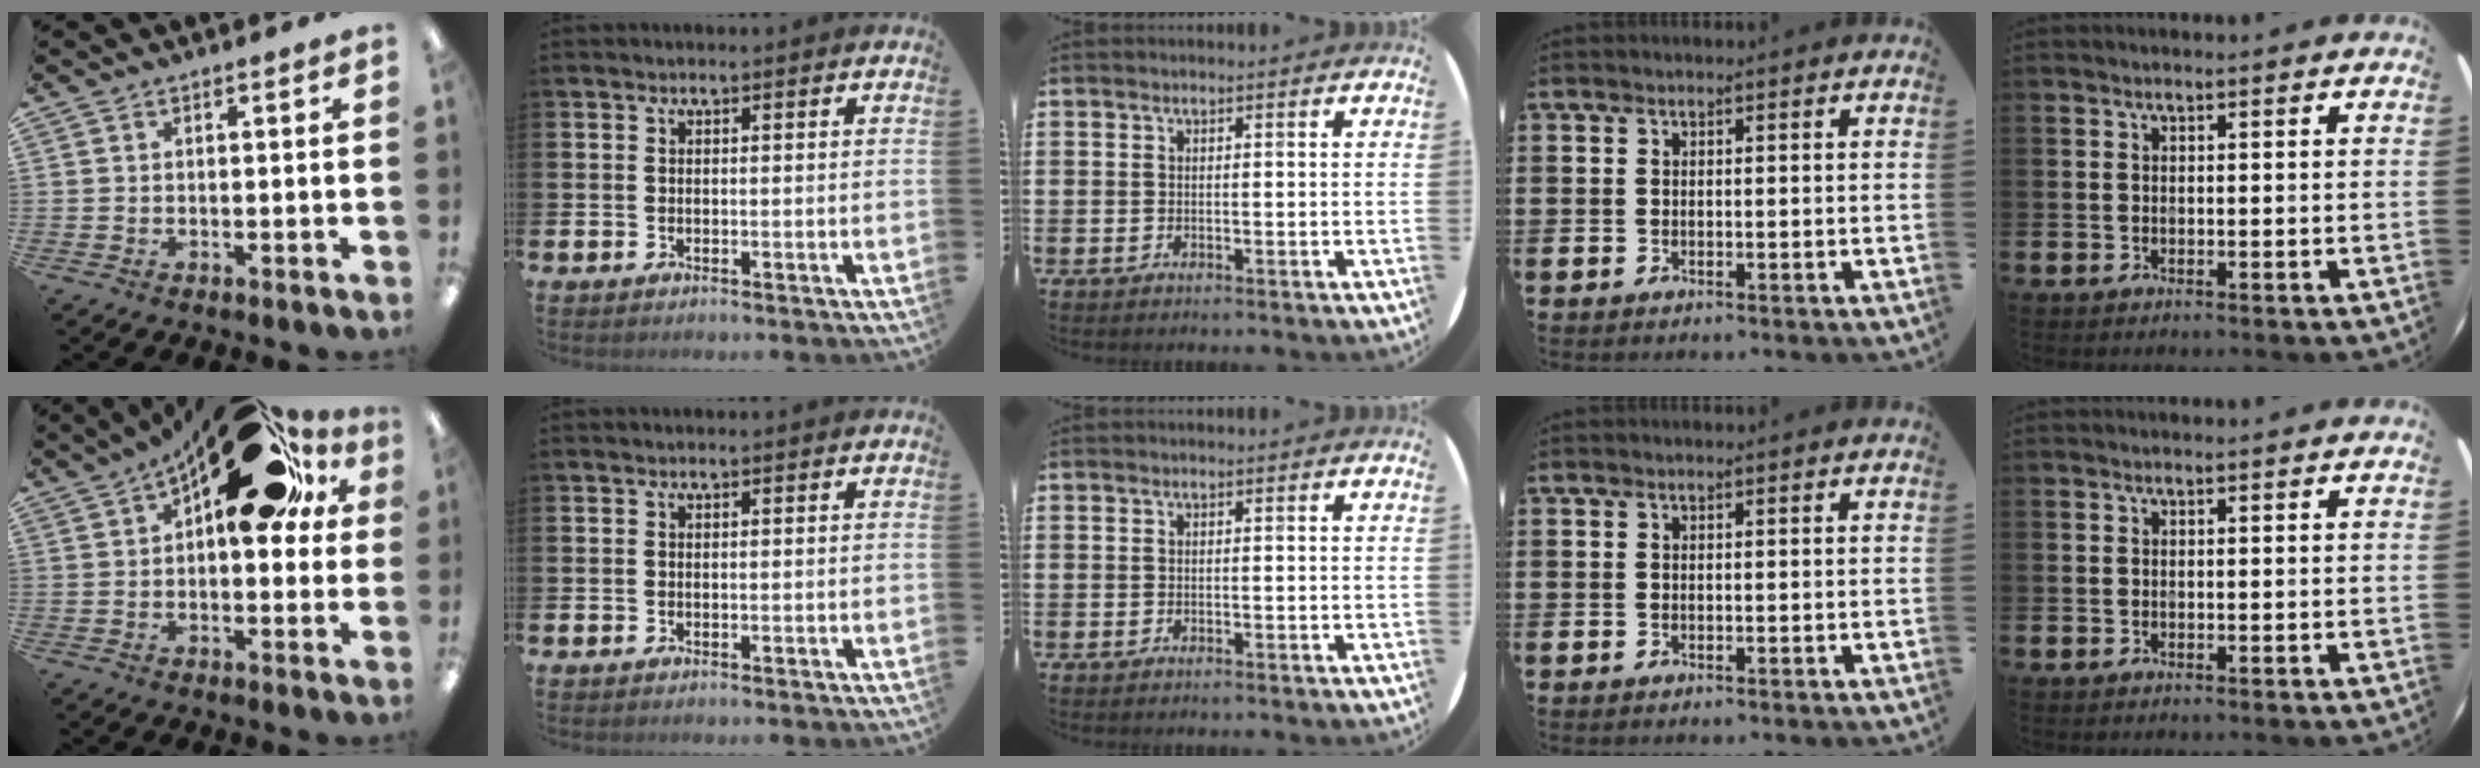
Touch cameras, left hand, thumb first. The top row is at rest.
{"thumb": {"total": 21.8, "force": [10.0, 10.2, 16.4], "torque": [-0.219, -0.047, 0.164]}}